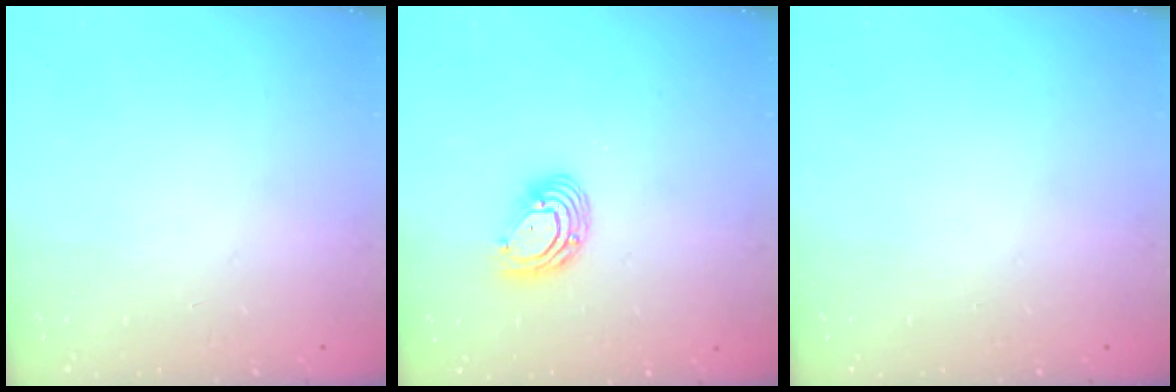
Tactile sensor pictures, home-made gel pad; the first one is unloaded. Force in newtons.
{"total": 9.6, "press": 9.4, "slide": 1.9}
{"total": 0.0}